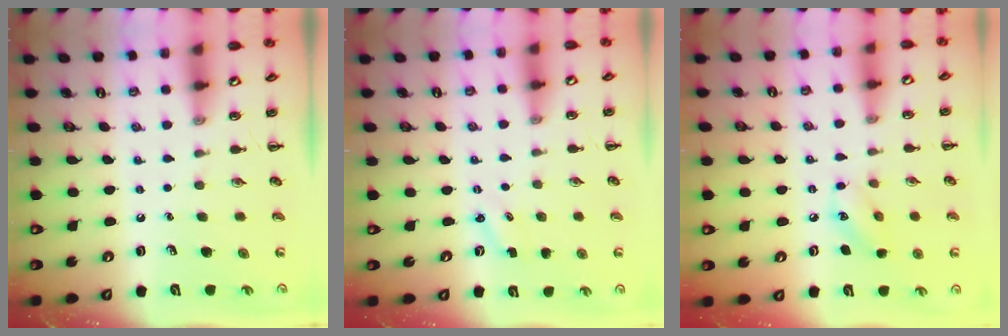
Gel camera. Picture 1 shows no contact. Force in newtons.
{"total": 1.6, "press": 1.5, "slide": 0.5}
{"total": 7.0, "press": 7.0, "slide": 0.7}